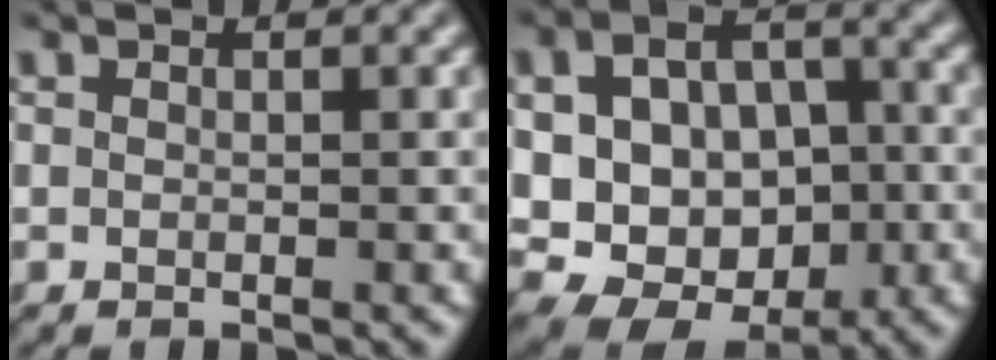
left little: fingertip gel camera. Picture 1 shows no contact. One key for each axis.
{"total": 12.0, "fx": -0.2, "fy": 9.4, "fz": 7.4, "tx": -0.124, "ty": 0.012, "tz": 0.000}